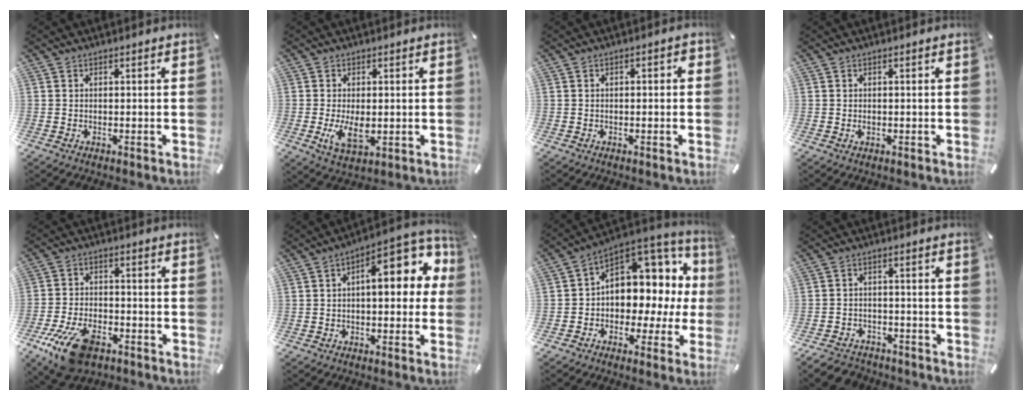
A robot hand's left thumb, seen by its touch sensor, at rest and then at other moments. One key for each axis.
{"total": 6.3, "fx": -0.5, "fy": 3.5, "fz": 5.2, "tx": -0.101, "ty": -0.010, "tz": -0.013}
{"total": 1.7, "fx": -0.5, "fy": 0.8, "fz": 1.4, "tx": -0.024, "ty": 0.004, "tz": -0.010}
{"total": 0.7, "fx": 0.0, "fy": 0.5, "fz": 0.4, "tx": -0.010, "ty": 0.001, "tz": -0.002}
{"total": 12.3, "fx": -7.0, "fy": 6.3, "fz": 7.9, "tx": -0.159, "ty": 0.032, "tz": -0.126}
{"total": 14.1, "fx": 3.6, "fy": 6.3, "fz": 12.1, "tx": -0.150, "ty": -0.027, "tz": 0.055}
{"total": 9.4, "fx": 2.8, "fy": 7.9, "fz": 4.4, "tx": -0.049, "ty": -0.054, "tz": 0.050}
{"total": 4.8, "fx": -3.8, "fy": 2.7, "fz": 1.2, "tx": -0.028, "ty": 0.020, "tz": -0.074}